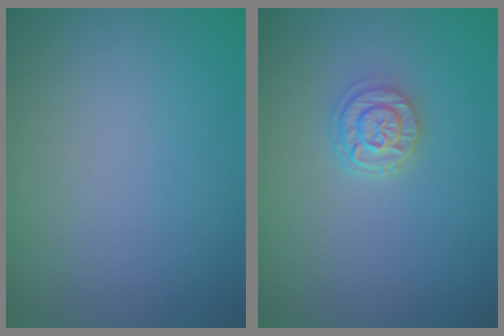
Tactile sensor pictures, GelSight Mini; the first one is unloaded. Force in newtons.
{"total": 2.3, "press": 2.0, "slide": 1.1}